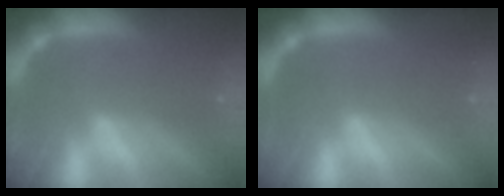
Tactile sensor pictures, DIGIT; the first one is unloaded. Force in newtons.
{"total": 0.0}